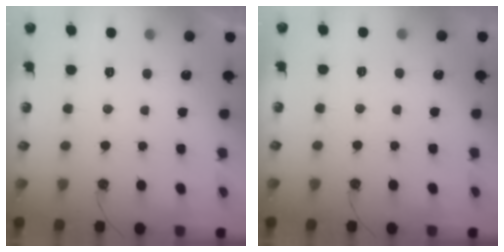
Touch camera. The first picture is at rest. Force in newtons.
{"total": 2.9, "press": 2.9, "slide": 0.4}